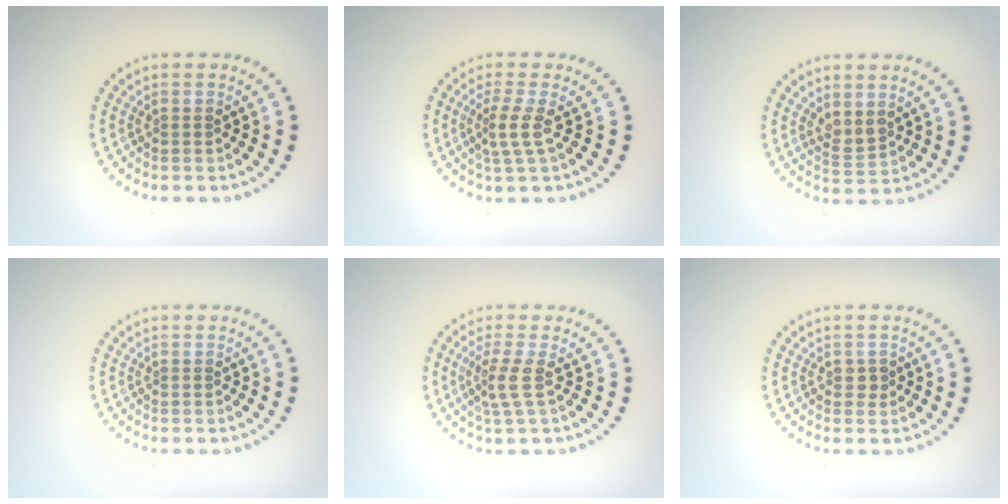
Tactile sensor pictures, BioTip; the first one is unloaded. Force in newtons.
{"total": 2.2, "press": 1.4, "slide": 1.7}
{"total": 1.6, "press": 1.4, "slide": 0.9}
{"total": 0.0}
{"total": 2.2, "press": 1.6, "slide": 1.6}
{"total": 0.8, "press": 0.8, "slide": 0.2}